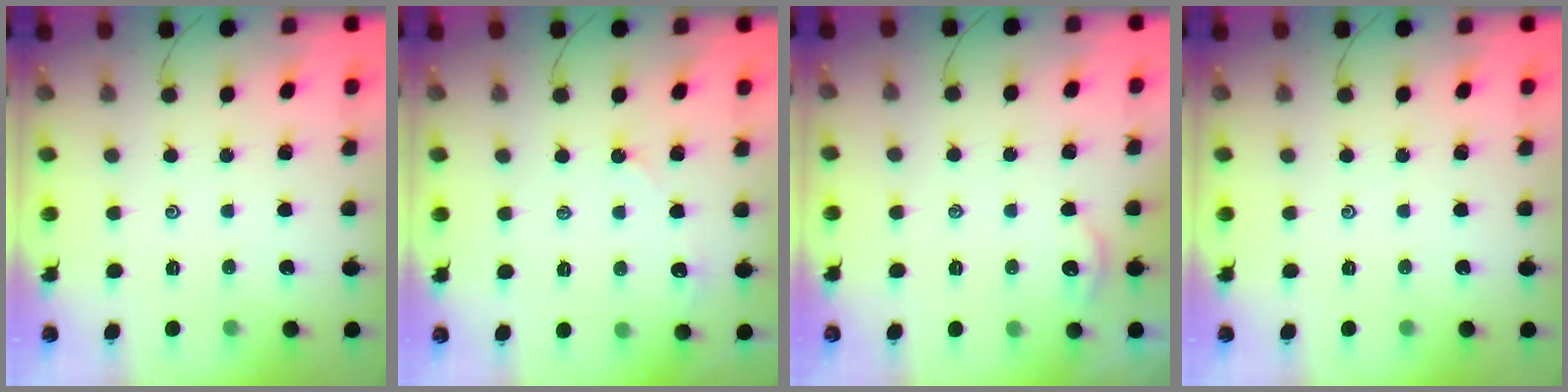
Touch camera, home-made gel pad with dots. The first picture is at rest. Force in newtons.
{"total": 2.9, "press": 2.8, "slide": 0.3}
{"total": 1.2, "press": 1.2, "slide": 0.2}
{"total": 0.0}